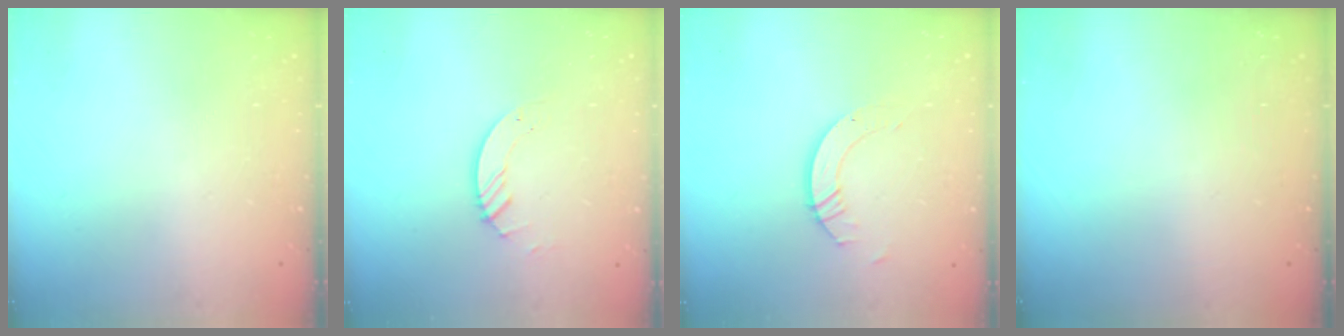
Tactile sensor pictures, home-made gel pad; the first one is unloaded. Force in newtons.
{"total": 3.3, "press": 3.3, "slide": 0.1}
{"total": 5.0, "press": 5.0, "slide": 0.3}
{"total": 0.0}